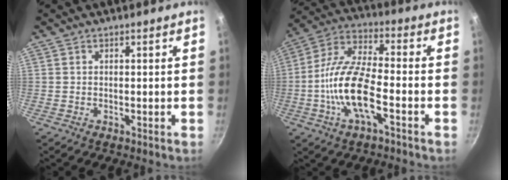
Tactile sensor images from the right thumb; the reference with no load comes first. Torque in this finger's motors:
{"motor_torque": [2.55, 2.46, 1.64, -0.25, 0.60]}